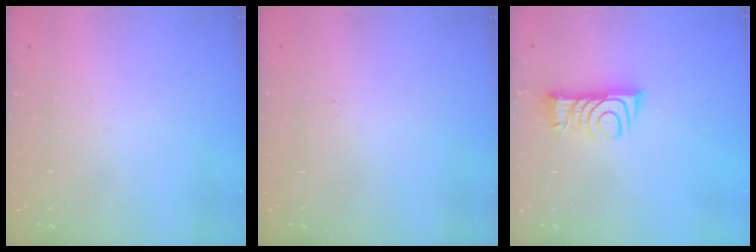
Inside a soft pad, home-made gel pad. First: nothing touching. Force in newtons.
{"total": 3.1, "press": 3.1, "slide": 0.4}
{"total": 9.2, "press": 9.2, "slide": 0.3}